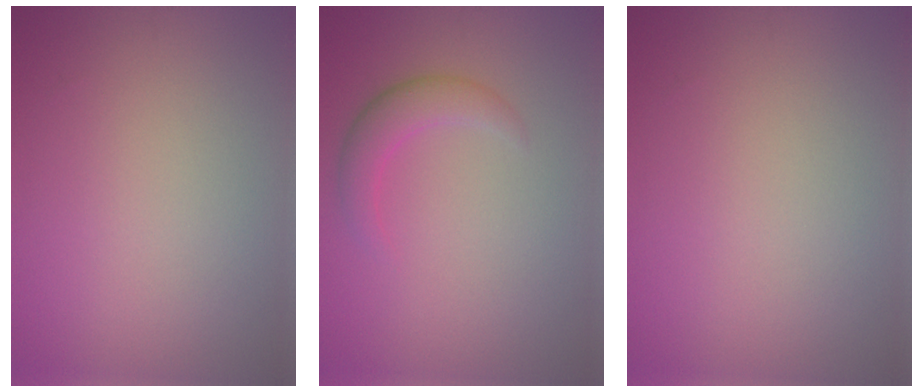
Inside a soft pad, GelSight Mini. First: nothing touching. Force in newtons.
{"total": 2.5, "press": 2.5, "slide": 0.0}
{"total": 0.0}